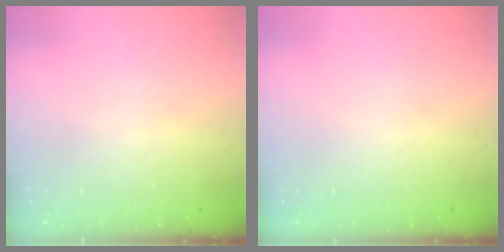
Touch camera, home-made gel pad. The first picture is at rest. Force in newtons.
{"total": 0.0}